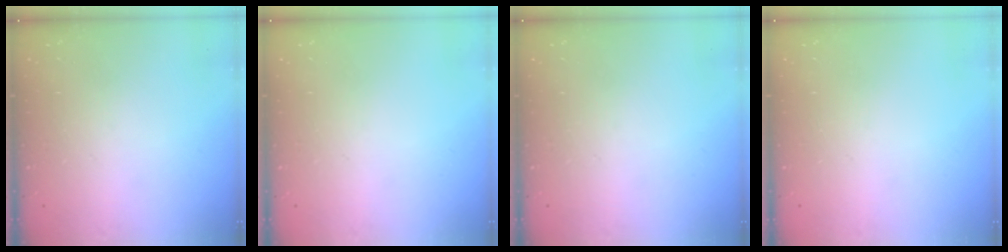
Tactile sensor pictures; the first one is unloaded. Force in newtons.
{"total": 0.0}
{"total": 0.0}
{"total": 0.0}